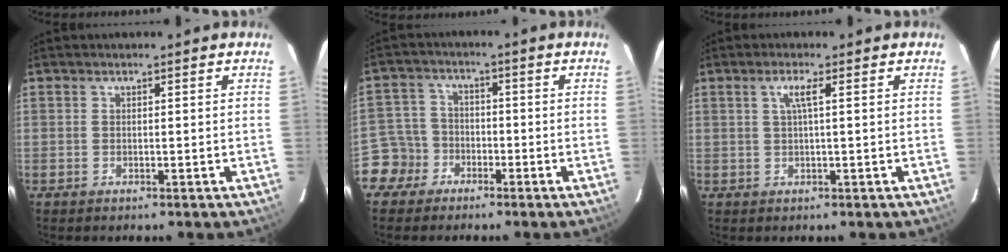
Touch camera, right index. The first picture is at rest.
{"total": 5.9, "force": [-3.3, 4.8, 0.1], "torque": [-0.013, 0.027, -0.070]}
{"total": 2.2, "force": [0.6, -0.2, 2.1], "torque": [-0.041, 0.001, 0.011]}